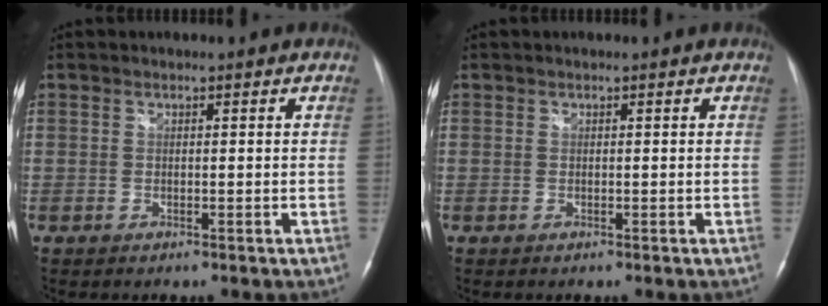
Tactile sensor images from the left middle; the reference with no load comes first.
{"total": 0.0}